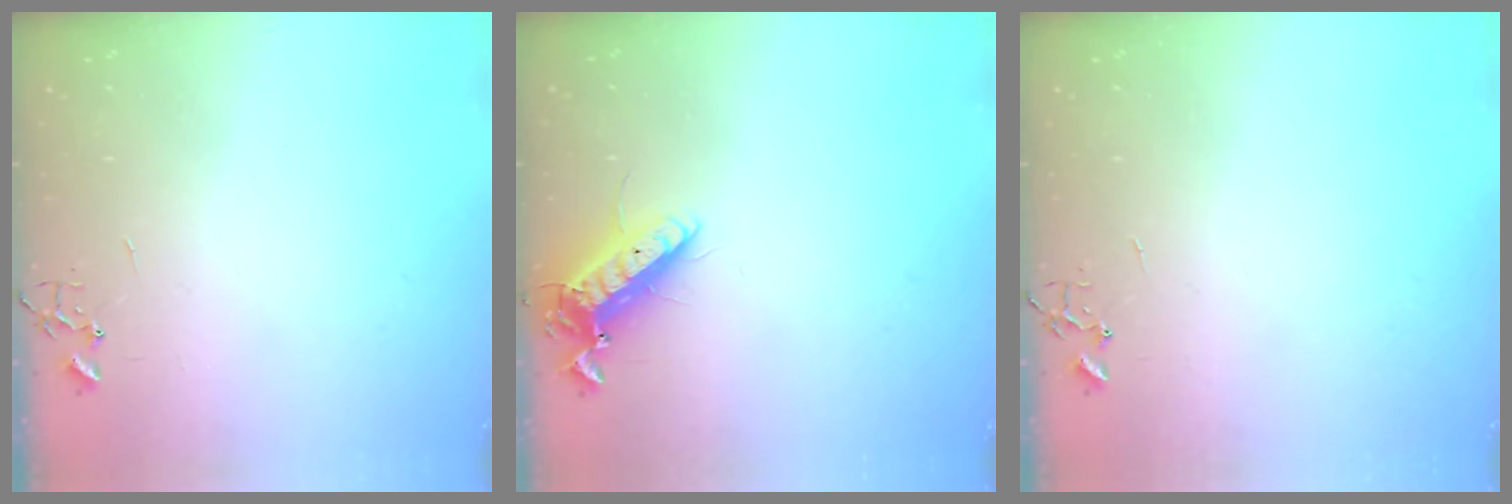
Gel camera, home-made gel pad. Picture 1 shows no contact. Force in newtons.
{"total": 13.1, "press": 12.9, "slide": 2.5}
{"total": 0.0}